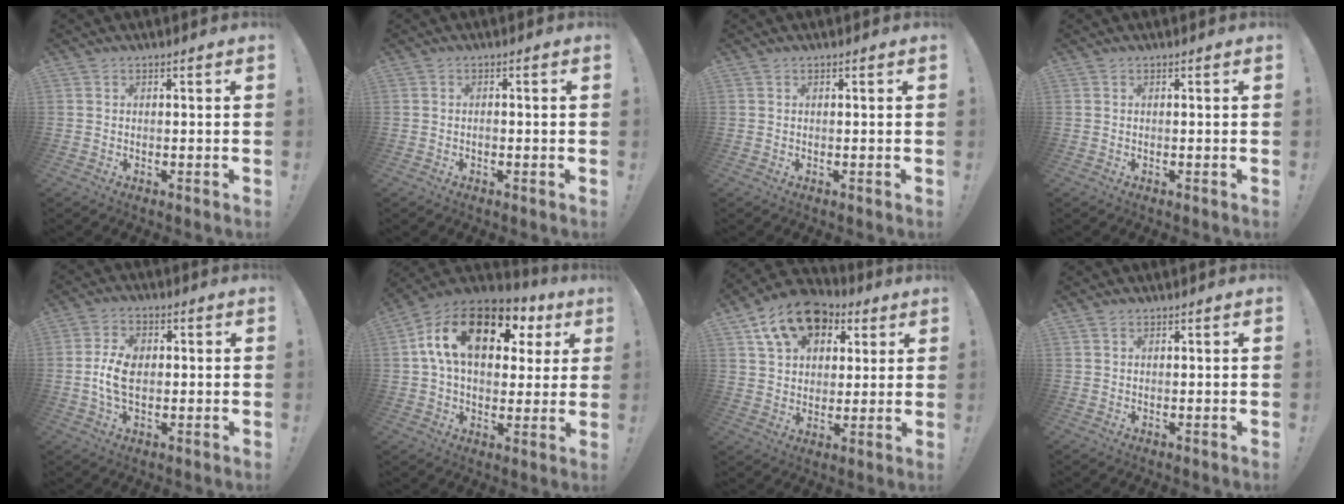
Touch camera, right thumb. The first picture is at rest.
{"total": 0.9, "force": [-0.7, 0.4, 0.4], "torque": [-0.011, 0.003, -0.012]}
{"total": 0.0}
{"total": 0.0}
{"total": 8.8, "force": [-0.5, 5.6, 6.7], "torque": [-0.129, 0.005, -0.007]}
{"total": 19.8, "force": [6.9, 11.5, 14.5], "torque": [-0.244, -0.011, 0.113]}
{"total": 14.9, "force": [7.9, 10.3, 7.4], "torque": [-0.120, -0.037, 0.149]}
{"total": 1.3, "force": [1.0, 0.8, 0.2], "torque": [0.002, -0.002, 0.019]}